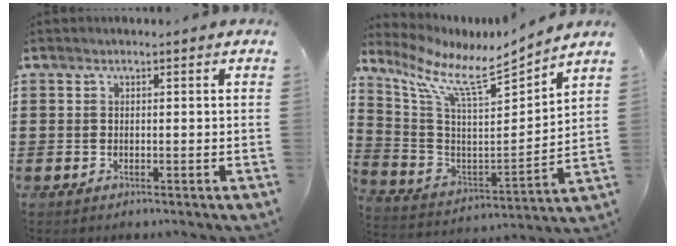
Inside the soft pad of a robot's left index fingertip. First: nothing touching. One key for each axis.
{"total": 8.9, "fx": 7.1, "fy": 1.3, "fz": 5.2, "tx": -0.132, "ty": -0.055, "tz": 0.113}